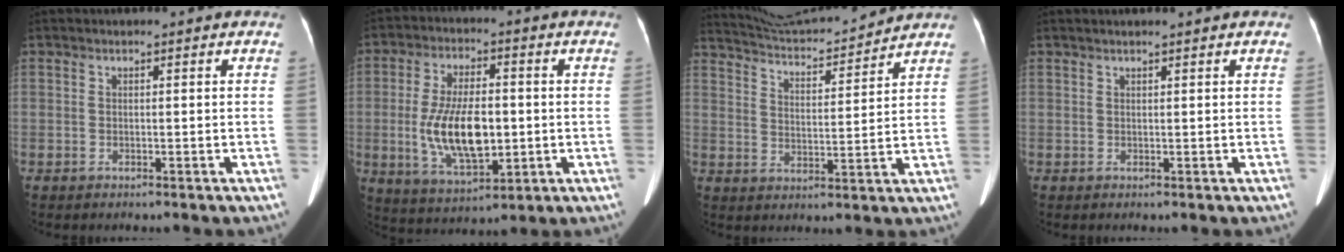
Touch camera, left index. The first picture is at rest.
{"total": 12.1, "force": [-1.4, 5.0, 10.9], "torque": [-0.224, -0.011, -0.019]}
{"total": 13.3, "force": [12.9, 0.2, 3.3], "torque": [-0.070, 0.003, 0.204]}
{"total": 2.2, "force": [1.9, 0.2, 1.1], "torque": [-0.012, 0.016, 0.026]}